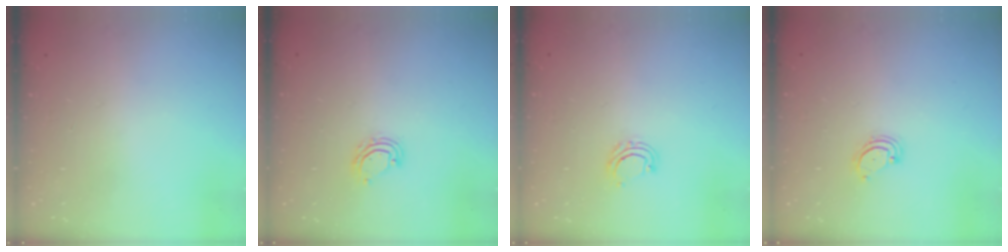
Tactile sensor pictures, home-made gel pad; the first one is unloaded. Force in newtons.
{"total": 5.2, "press": 5.2, "slide": 0.4}
{"total": 6.3, "press": 6.2, "slide": 1.0}
{"total": 3.0, "press": 3.0, "slide": 0.4}